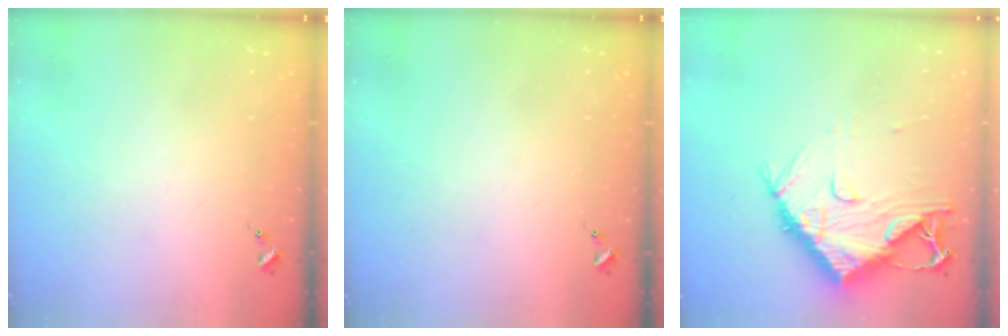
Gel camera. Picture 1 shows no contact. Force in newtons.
{"total": 0.0}
{"total": 13.2, "press": 13.1, "slide": 1.4}